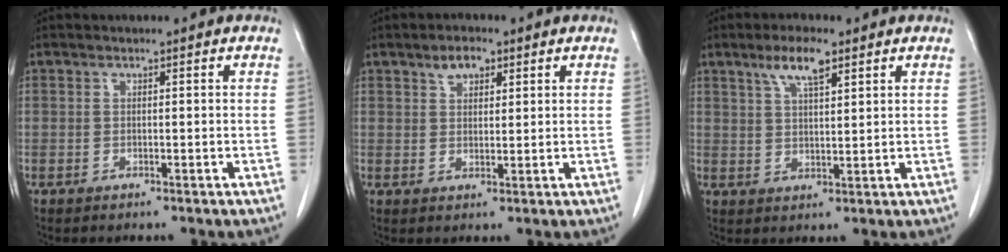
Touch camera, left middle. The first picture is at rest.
{"total": 3.3, "force": [2.1, 1.7, 2.0], "torque": [-0.037, 0.006, 0.038]}
{"total": 5.6, "force": [3.5, 1.2, 4.2], "torque": [-0.084, 0.005, 0.065]}